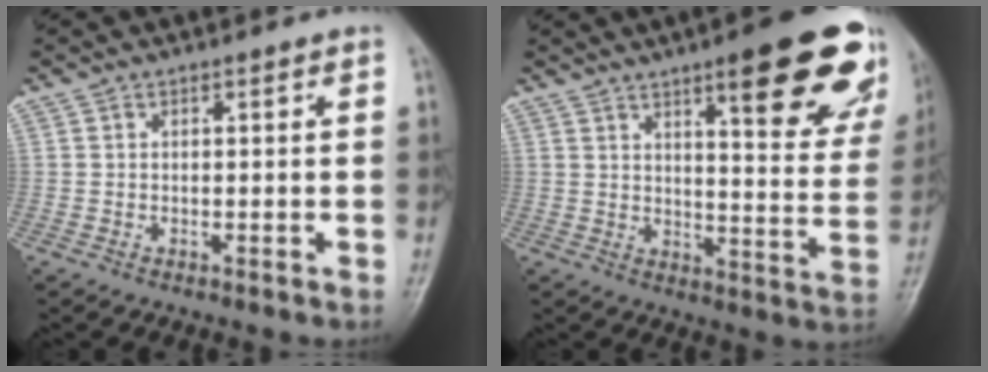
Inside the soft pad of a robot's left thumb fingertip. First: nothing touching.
{"total": 21.2, "force": [12.1, 5.2, 16.6], "torque": [-0.177, -0.051, 0.155]}